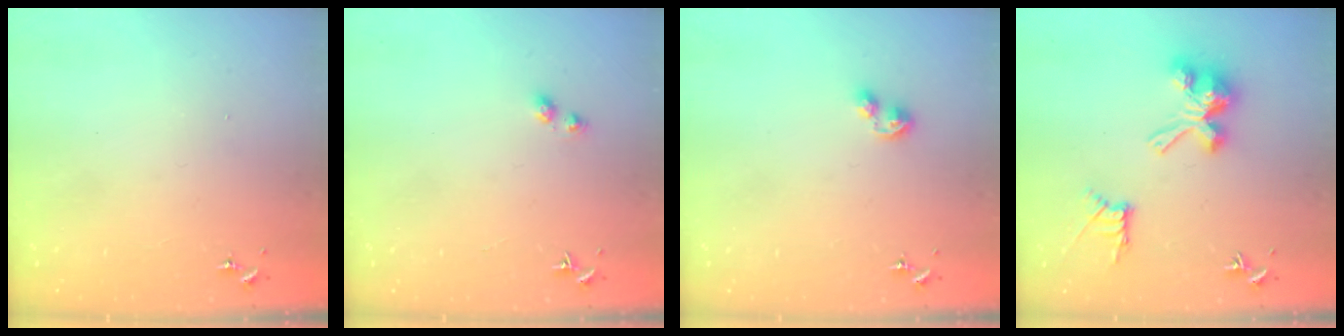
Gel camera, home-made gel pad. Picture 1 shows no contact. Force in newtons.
{"total": 3.3, "press": 3.2, "slide": 0.6}
{"total": 4.7, "press": 4.6, "slide": 0.6}
{"total": 13.8, "press": 13.8, "slide": 0.4}